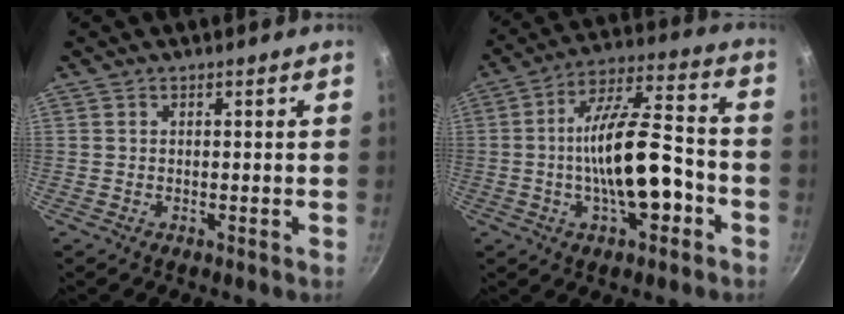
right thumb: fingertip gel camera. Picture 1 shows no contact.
{"total": 16.8, "force": [-4.3, 6.6, 14.9], "torque": [-0.228, 0.045, -0.076]}